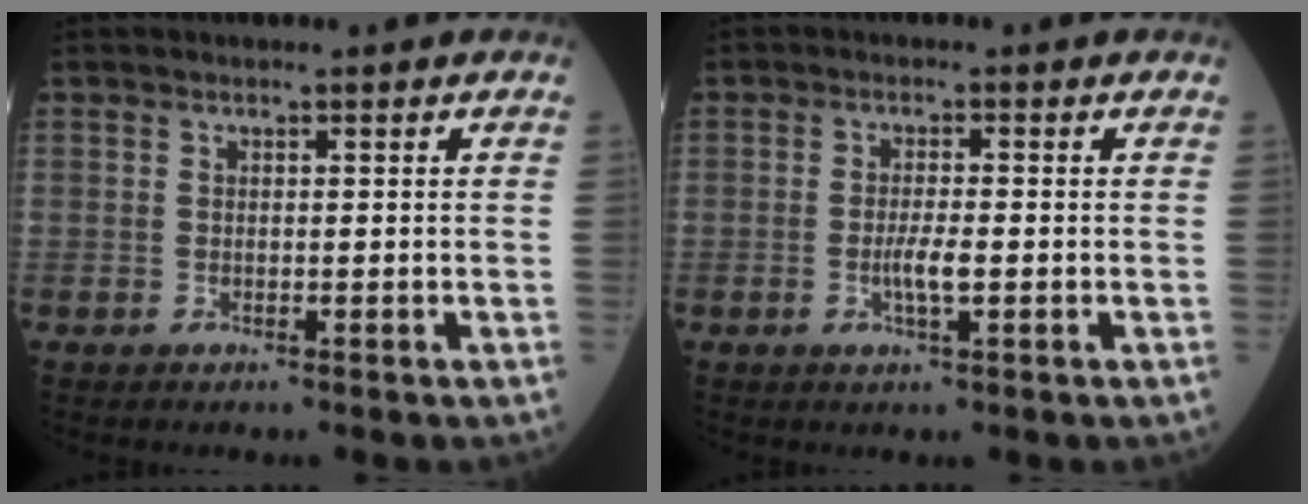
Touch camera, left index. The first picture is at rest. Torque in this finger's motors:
{"motor_torque": [0.46, 0.16, 0.11, 0.06]}